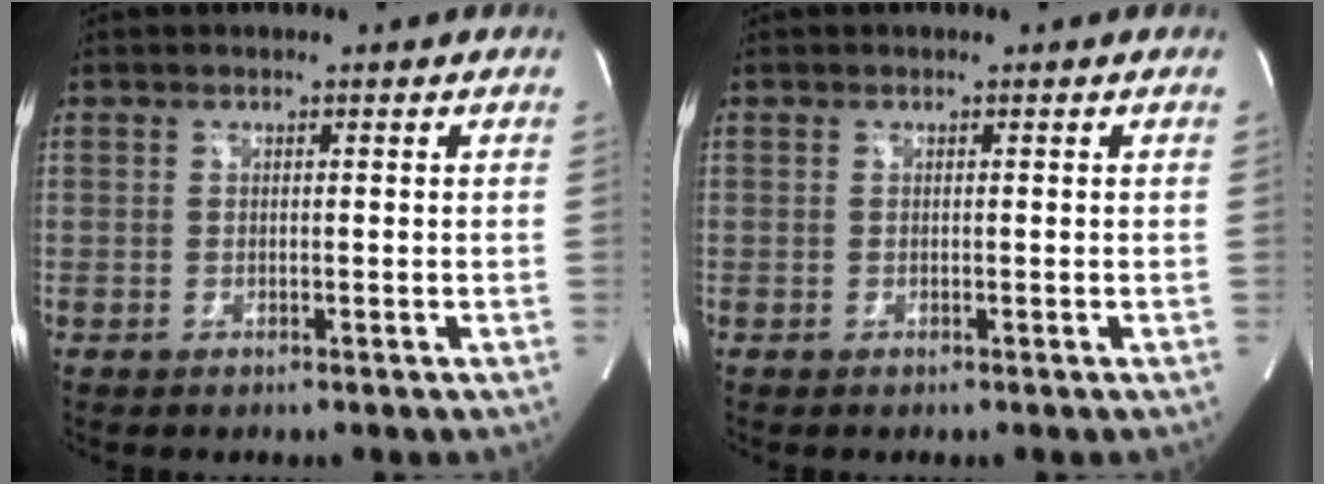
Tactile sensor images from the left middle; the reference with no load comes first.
{"total": 0.0}